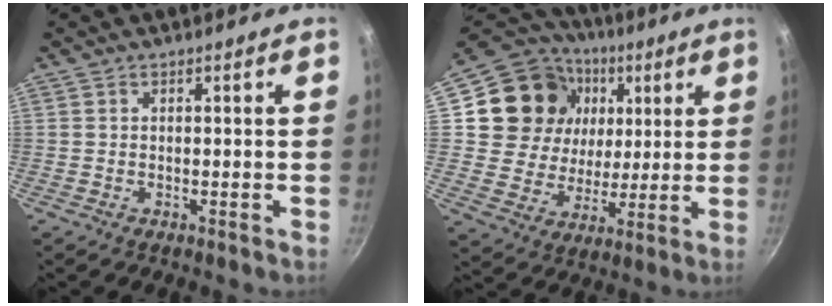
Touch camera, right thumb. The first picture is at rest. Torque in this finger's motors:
{"motor_torque": [0.51, 2.98, 0.52, 0.07, 0.09]}